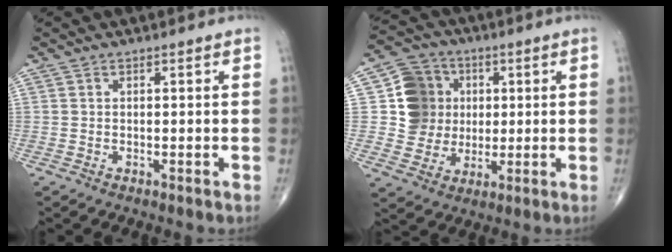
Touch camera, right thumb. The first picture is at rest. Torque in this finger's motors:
{"motor_torque": [-0.82, 0.87, -0.04, 0.00, 0.02]}